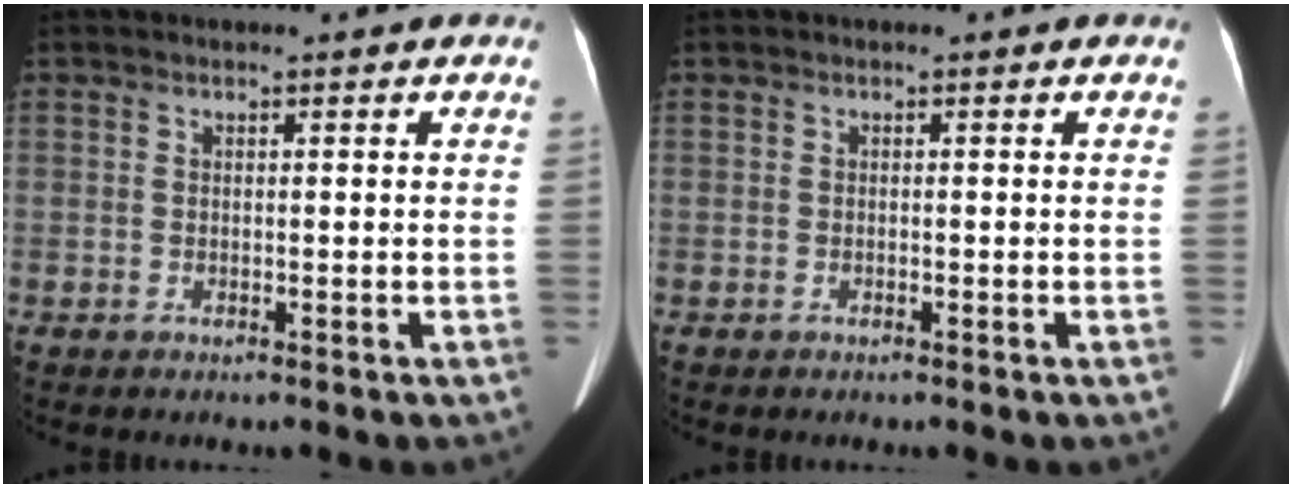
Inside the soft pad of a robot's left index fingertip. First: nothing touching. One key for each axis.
{"total": 0.0}